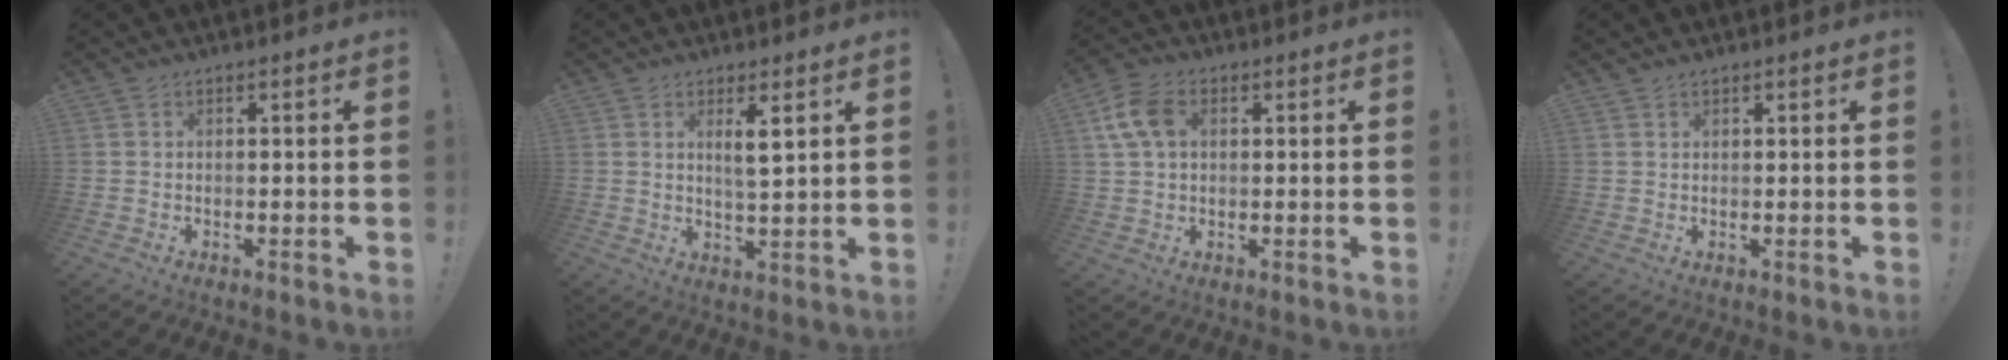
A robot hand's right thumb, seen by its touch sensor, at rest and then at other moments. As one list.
[{"total": 4.9, "force": [2.5, 0.4, 4.3], "torque": [-0.065, -0.017, 0.035]}, {"total": 9.2, "force": [2.4, 6.3, 6.3], "torque": [-0.122, 0.009, 0.050]}, {"total": 1.1, "force": [0.9, 0.5, 0.2], "torque": [-0.002, -0.002, 0.018]}]